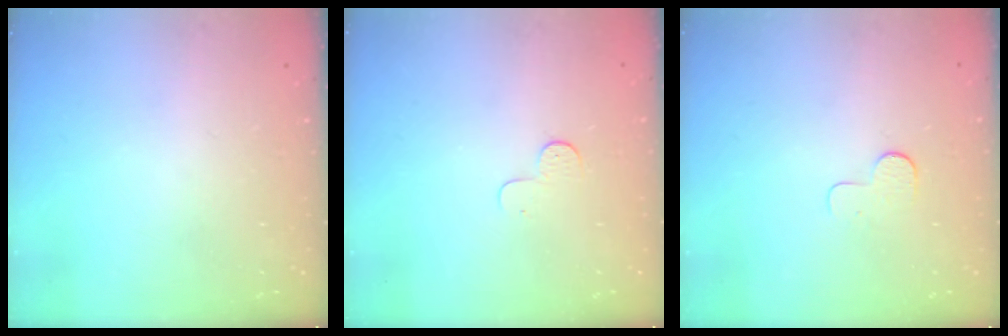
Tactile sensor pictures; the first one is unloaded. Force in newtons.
{"total": 4.5, "press": 4.5, "slide": 0.3}
{"total": 3.7, "press": 3.7, "slide": 0.3}